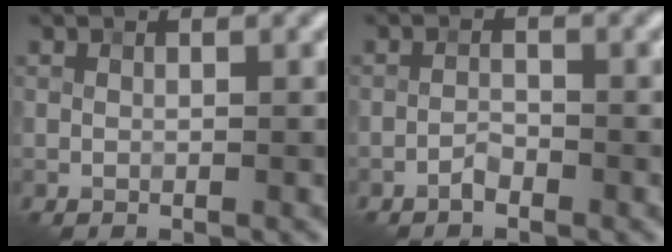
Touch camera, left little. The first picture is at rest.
{"total": 1.0, "force": [-0.8, 0.3, 0.5], "torque": [-0.007, 0.005, -0.018]}